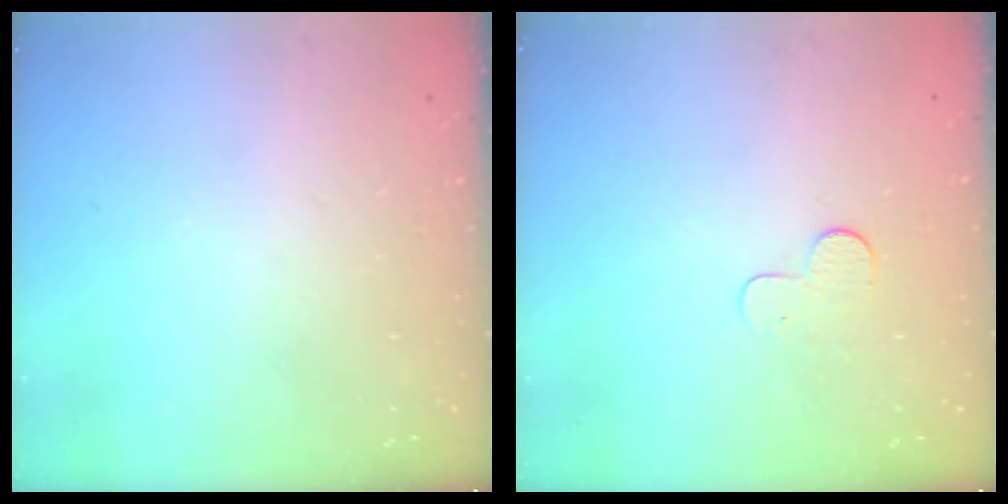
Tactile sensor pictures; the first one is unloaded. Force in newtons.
{"total": 6.0, "press": 6.0, "slide": 0.5}